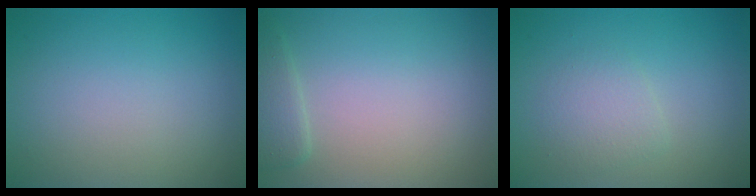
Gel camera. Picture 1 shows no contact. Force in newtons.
{"total": 1.2, "press": 1.2, "slide": 0.1}
{"total": 2.0, "press": 2.0, "slide": 0.2}